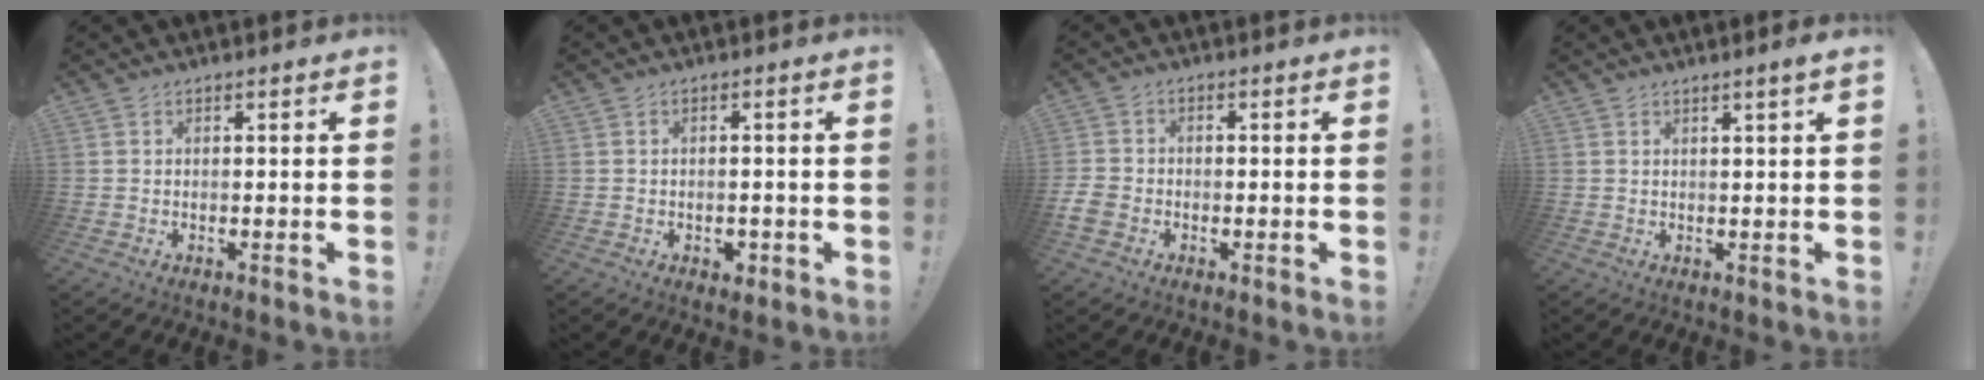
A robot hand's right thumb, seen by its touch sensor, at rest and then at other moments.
{"total": 2.5, "force": [-1.1, 2.0, 1.0], "torque": [0.005, 0.000, -0.020]}
{"total": 4.7, "force": [-1.9, 3.6, 2.3], "torque": [-0.054, 0.008, -0.033]}
{"total": 2.4, "force": [1.4, -0.3, 2.0], "torque": [-0.030, -0.006, 0.021]}